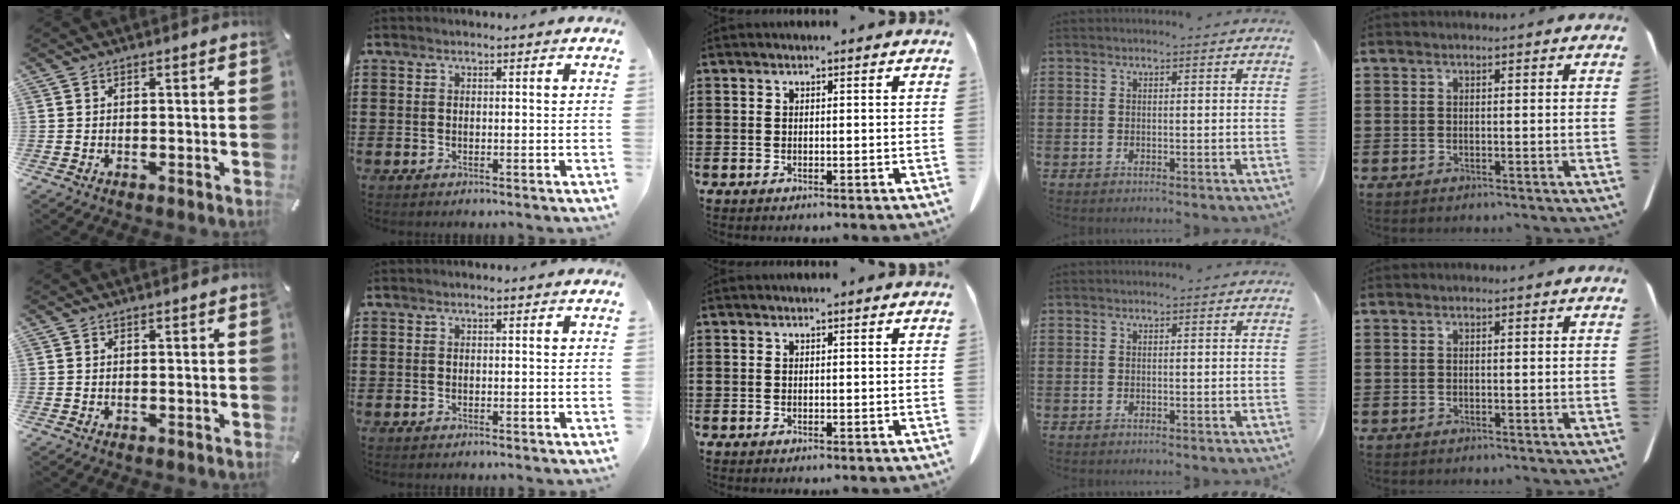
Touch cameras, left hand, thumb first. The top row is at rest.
{}